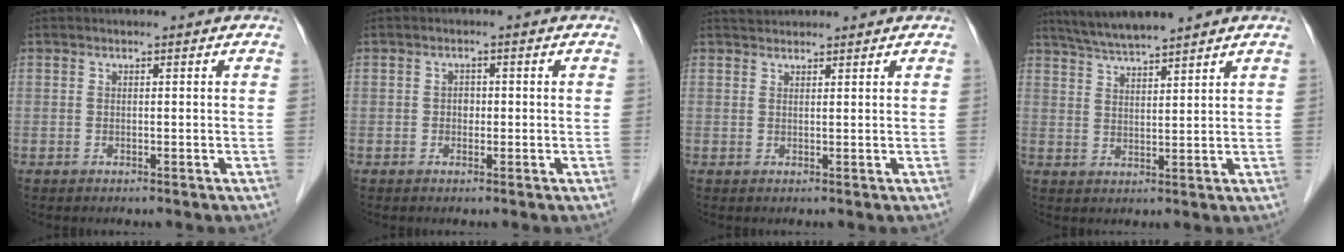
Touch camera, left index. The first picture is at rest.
{"total": 1.3, "force": [-0.2, 1.1, 0.8], "torque": [-0.010, 0.004, -0.004]}
{"total": 2.3, "force": [2.2, 0.5, 0.2], "torque": [-0.007, 0.023, 0.040]}
{"total": 7.2, "force": [6.4, -0.2, 3.2], "torque": [-0.060, 0.022, 0.117]}